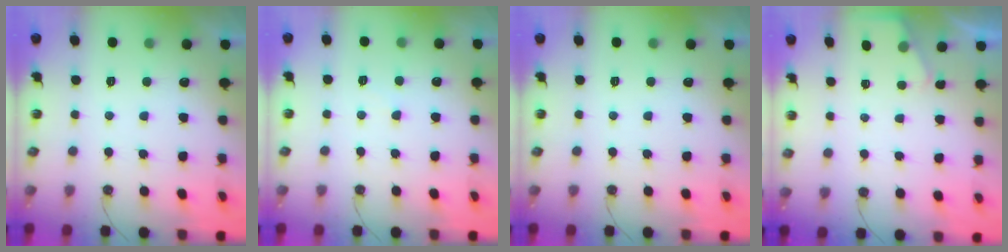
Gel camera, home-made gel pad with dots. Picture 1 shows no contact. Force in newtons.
{"total": 6.7, "press": 6.6, "slide": 0.9}
{"total": 0.0}
{"total": 2.0, "press": 2.0, "slide": 0.3}